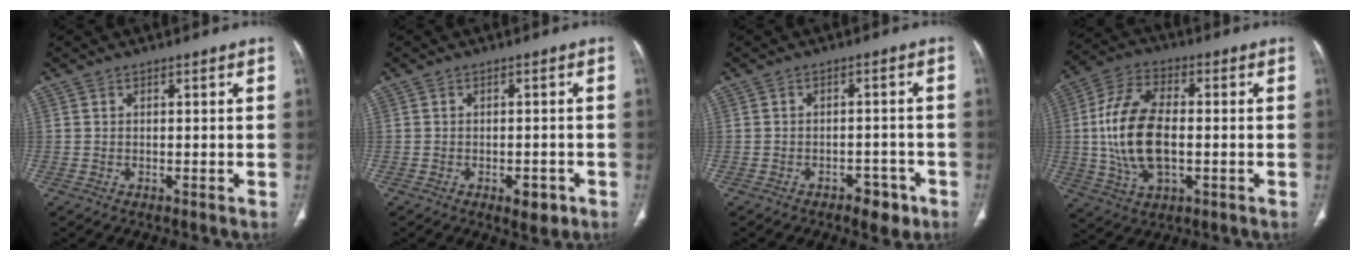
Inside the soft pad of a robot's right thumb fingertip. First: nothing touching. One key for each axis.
{"total": 3.6, "fx": -1.7, "fy": 1.9, "fz": 2.6, "tx": -0.022, "ty": 0.006, "tz": -0.015}
{"total": 4.7, "fx": -2.9, "fy": 2.6, "fz": 2.7, "tx": -0.017, "ty": 0.020, "tz": -0.034}
{"total": 15.4, "fx": -0.7, "fy": 8.3, "fz": 13.0, "tx": -0.258, "ty": 0.014, "tz": -0.012}